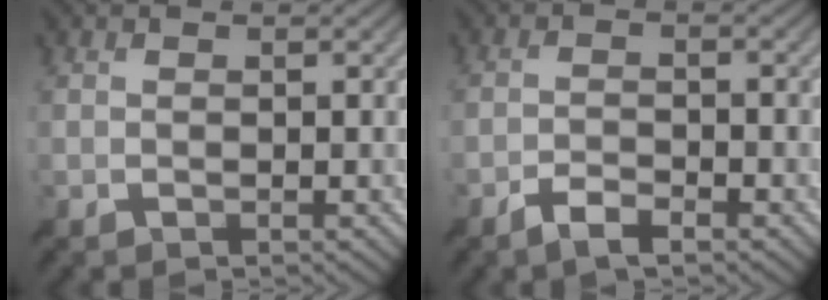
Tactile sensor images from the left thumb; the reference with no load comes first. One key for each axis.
{"total": 3.1, "fx": -2.3, "fy": 0.8, "fz": 1.9, "tx": -0.039, "ty": 0.000, "tz": -0.047}